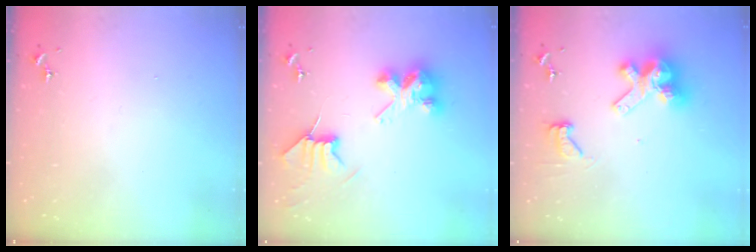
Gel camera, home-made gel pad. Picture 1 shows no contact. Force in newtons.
{"total": 9.7, "press": 9.7, "slide": 0.5}
{"total": 14.4, "press": 14.3, "slide": 1.6}